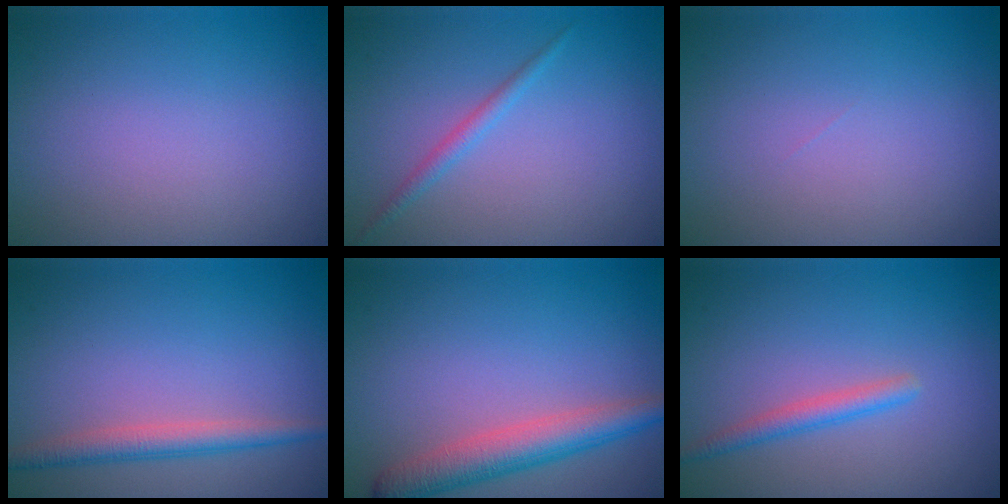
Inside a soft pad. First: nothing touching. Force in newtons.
{"total": 1.3, "press": 1.3, "slide": 0.0}
{"total": 0.0}
{"total": 2.6, "press": 2.6, "slide": 0.1}
{"total": 4.3, "press": 4.3, "slide": 0.2}
{"total": 1.8, "press": 1.8, "slide": 0.1}